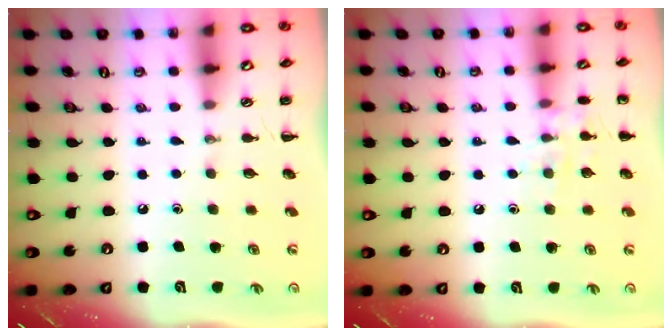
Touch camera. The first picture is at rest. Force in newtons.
{"total": 7.6, "press": 7.4, "slide": 1.7}